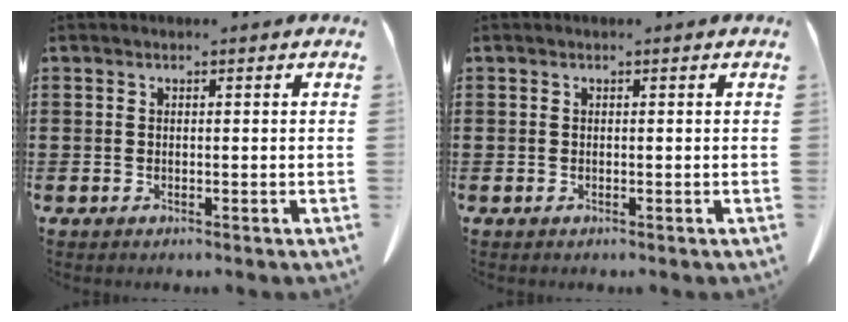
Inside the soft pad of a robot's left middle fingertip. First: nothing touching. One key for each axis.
{"total": 0.0}